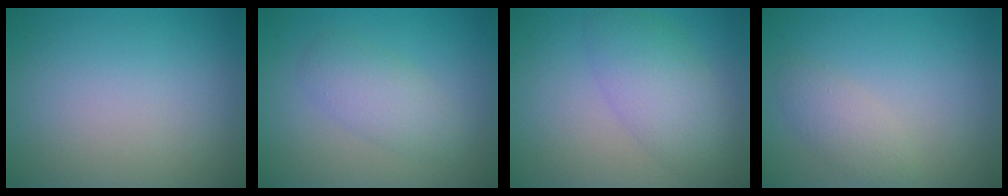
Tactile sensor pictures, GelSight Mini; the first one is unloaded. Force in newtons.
{"total": 2.9, "press": 2.9, "slide": 0.0}
{"total": 4.7, "press": 4.7, "slide": 0.1}
{"total": 2.0, "press": 2.0, "slide": 0.1}